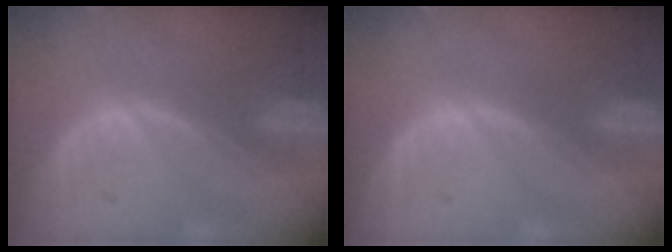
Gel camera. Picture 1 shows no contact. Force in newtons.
{"total": 0.0}